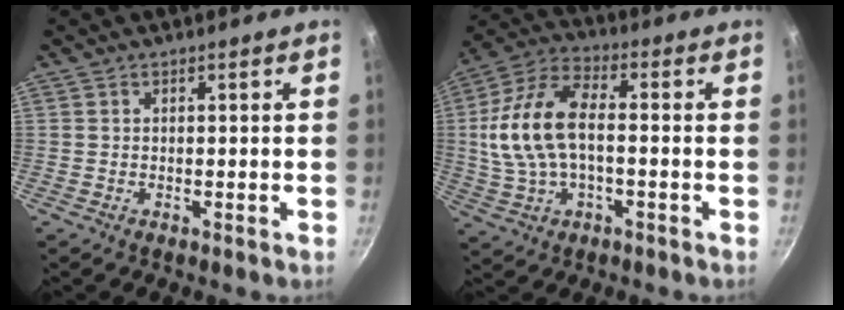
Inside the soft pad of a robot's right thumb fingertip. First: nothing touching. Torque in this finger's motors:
{"motor_torque": [-0.40, 1.36, 1.07, -0.94, 0.39]}